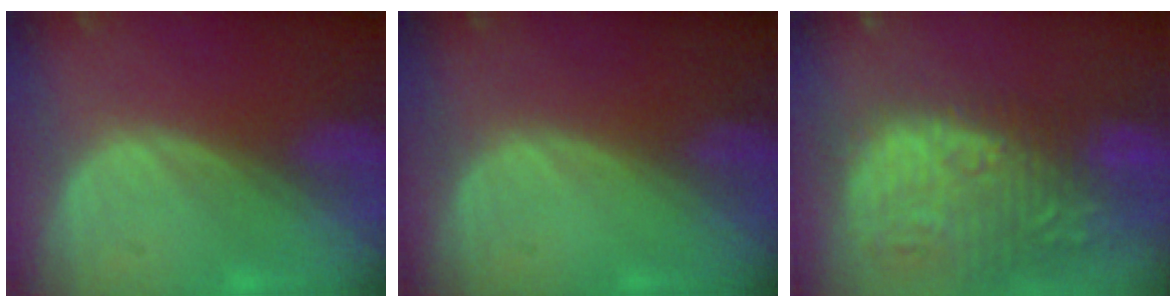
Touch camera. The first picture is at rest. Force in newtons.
{"total": 0.0}
{"total": 15.3, "press": 13.0, "slide": 8.1}